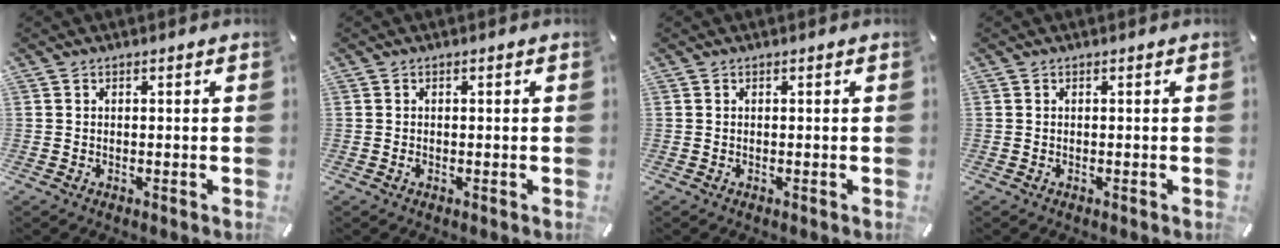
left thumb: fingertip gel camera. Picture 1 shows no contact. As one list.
[{"total": 0.7, "force": [-0.2, 0.4, 0.6], "torque": [-0.012, -0.001, -0.003]}, {"total": 0.0}, {"total": 0.0}]